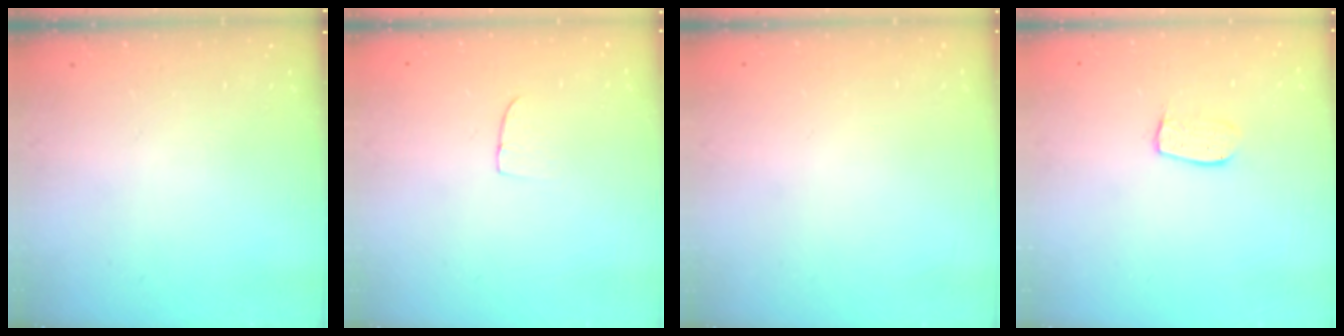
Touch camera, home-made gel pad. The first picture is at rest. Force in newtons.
{"total": 4.2, "press": 4.2, "slide": 0.3}
{"total": 0.0}
{"total": 6.7, "press": 6.7, "slide": 0.5}